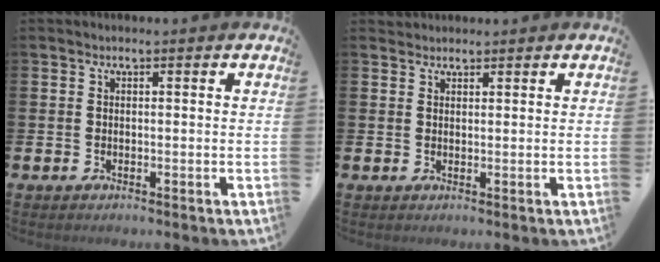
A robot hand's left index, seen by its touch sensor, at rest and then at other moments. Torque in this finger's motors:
{"motor_torque": [0.11, -0.05, -0.14, -0.01]}